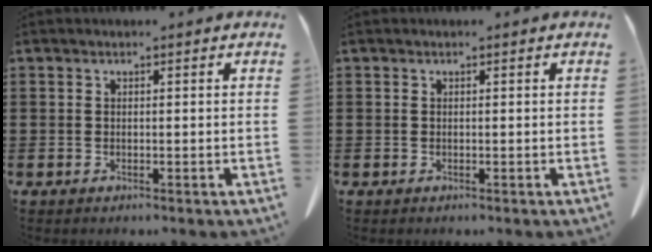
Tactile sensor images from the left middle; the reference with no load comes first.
{"total": 0.0}